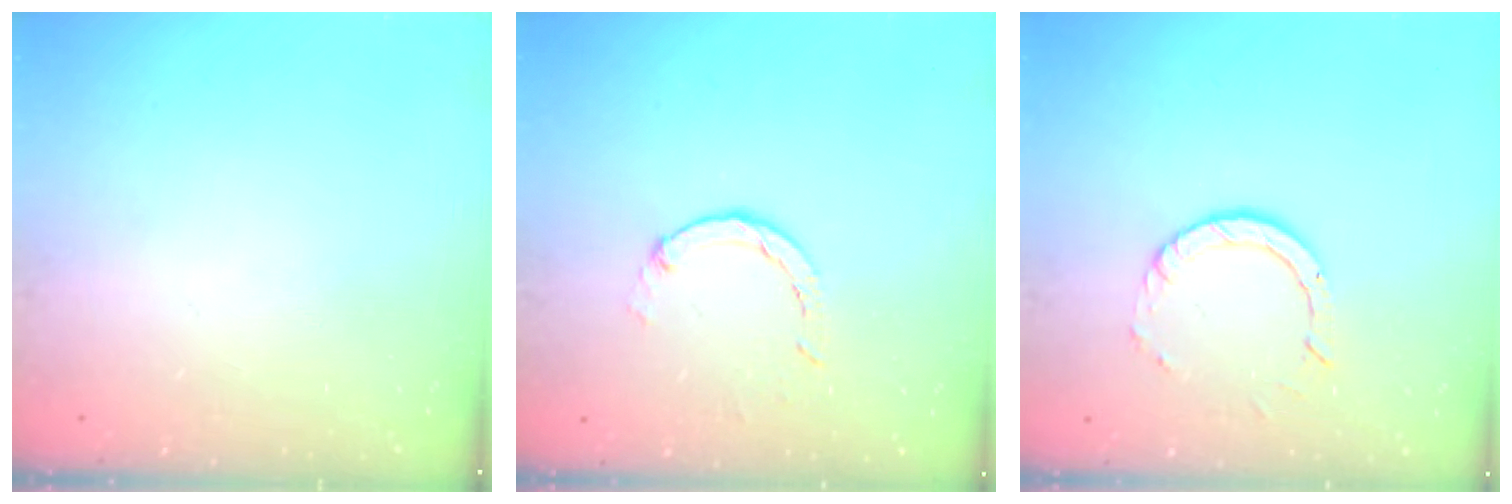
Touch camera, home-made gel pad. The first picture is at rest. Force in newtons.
{"total": 1.8, "press": 1.8, "slide": 0.2}
{"total": 4.7, "press": 4.7, "slide": 0.4}